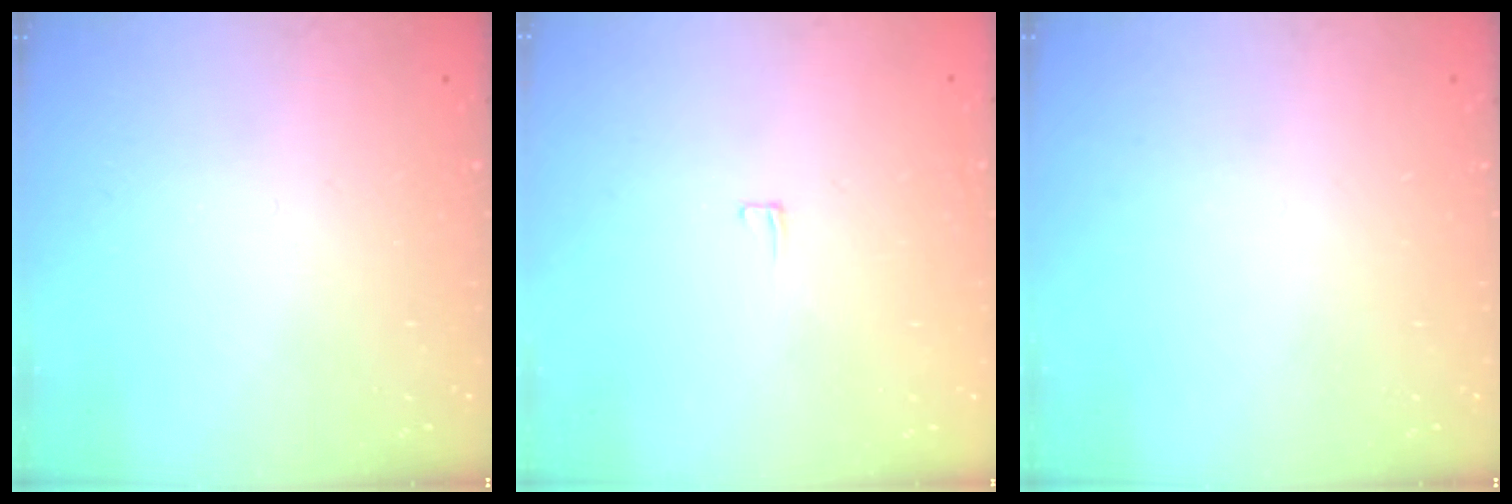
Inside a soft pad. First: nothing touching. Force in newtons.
{"total": 3.4, "press": 3.3, "slide": 0.3}
{"total": 0.0}